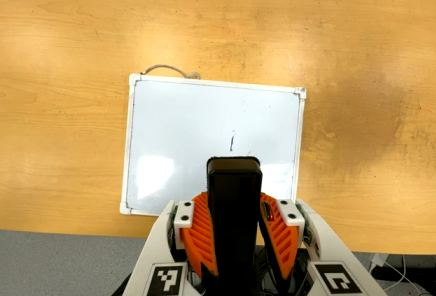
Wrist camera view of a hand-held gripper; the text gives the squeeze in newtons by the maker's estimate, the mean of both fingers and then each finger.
{"total": 6.5, "left": 5.7, "right": 7.2}